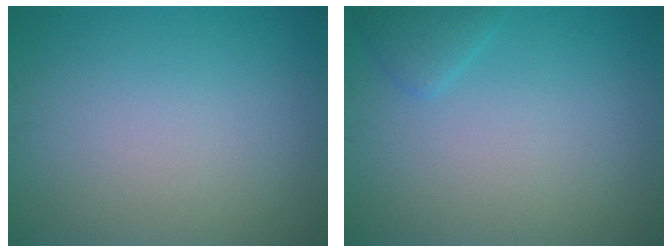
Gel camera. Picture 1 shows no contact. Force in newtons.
{"total": 1.4, "press": 1.4, "slide": 0.1}